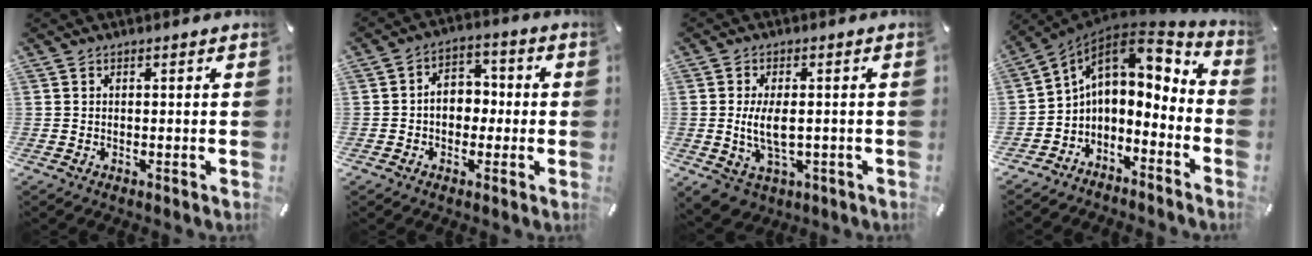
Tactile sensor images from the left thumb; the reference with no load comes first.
{"total": 6.7, "force": [-1.1, 5.3, 4.0], "torque": [-0.060, 0.016, -0.022]}
{"total": 8.7, "force": [-0.5, 5.8, 6.5], "torque": [-0.131, 0.003, -0.005]}
{"total": 9.7, "force": [2.7, 7.2, 6.0], "torque": [-0.088, -0.025, 0.051]}